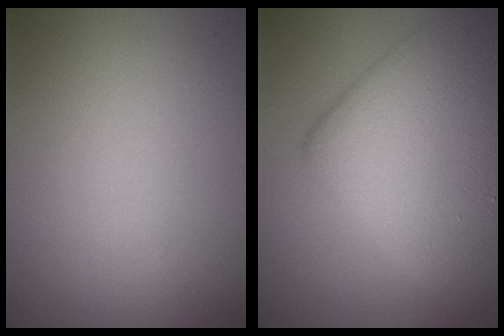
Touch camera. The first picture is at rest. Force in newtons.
{"total": 9.8, "press": 9.8, "slide": 0.1}